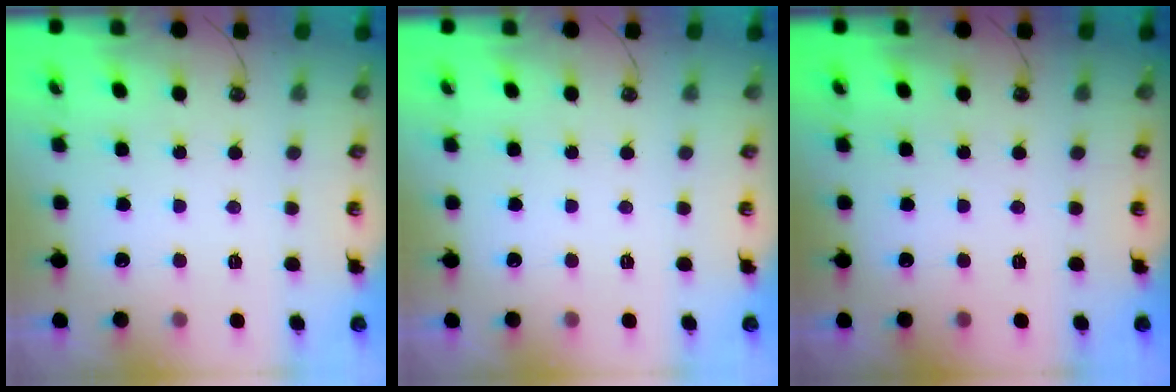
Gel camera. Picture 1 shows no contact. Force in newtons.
{"total": 0.0}
{"total": 0.0}